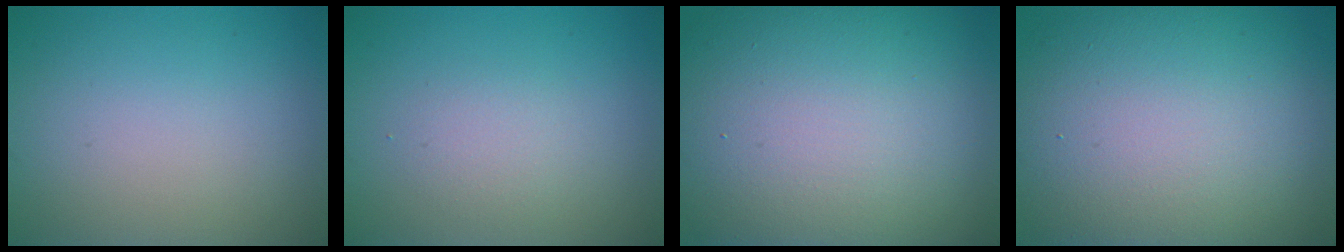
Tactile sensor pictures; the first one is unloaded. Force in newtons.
{"total": 1.6, "press": 1.6, "slide": 0.2}
{"total": 19.1, "press": 19.1, "slide": 0.9}
{"total": 16.4, "press": 16.4, "slide": 0.7}